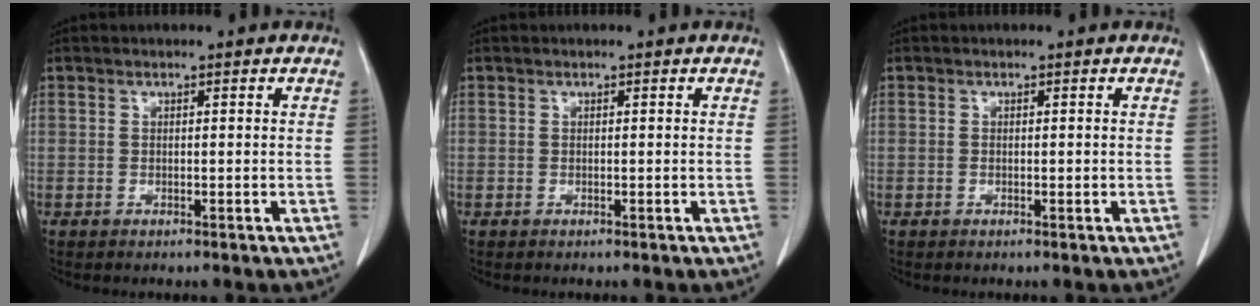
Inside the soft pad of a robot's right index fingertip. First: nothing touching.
{"total": 0.0}
{"total": 0.6, "force": [-0.1, 0.3, 0.5], "torque": [-0.010, -0.002, 0.000]}